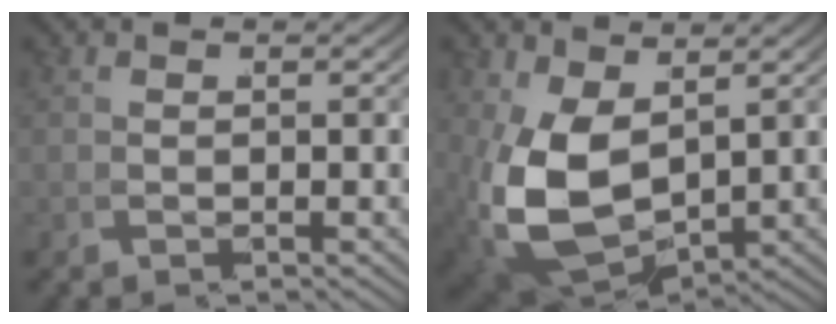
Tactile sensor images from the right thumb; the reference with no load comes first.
{"total": 10.4, "force": [-0.8, 7.2, 7.4], "torque": [-0.213, -0.070, 0.029]}